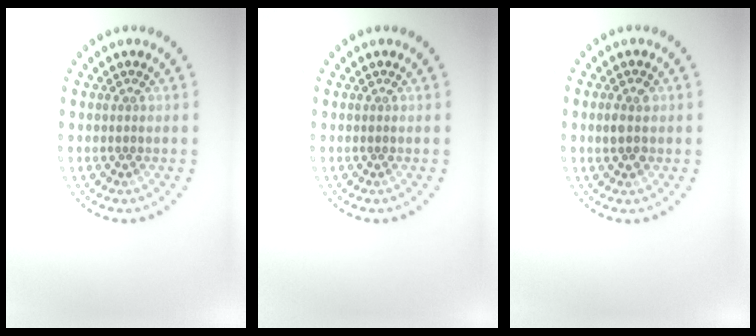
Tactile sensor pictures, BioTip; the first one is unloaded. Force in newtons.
{"total": 0.0}
{"total": 1.6, "press": 1.6, "slide": 0.1}